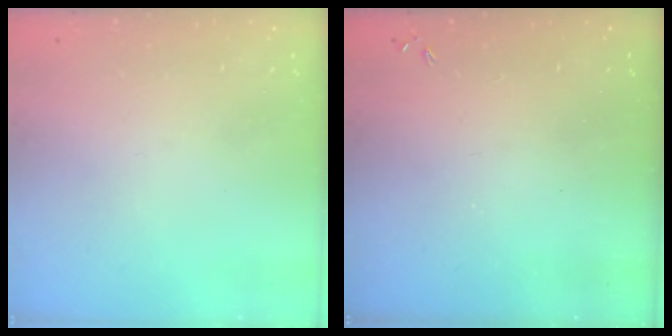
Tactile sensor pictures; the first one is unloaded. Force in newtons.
{"total": 0.0}